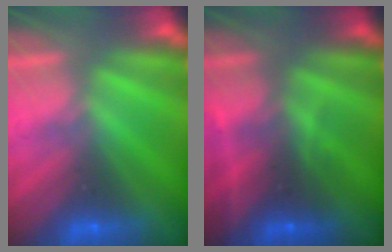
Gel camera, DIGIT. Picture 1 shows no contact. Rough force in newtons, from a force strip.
{"total": 2.4}